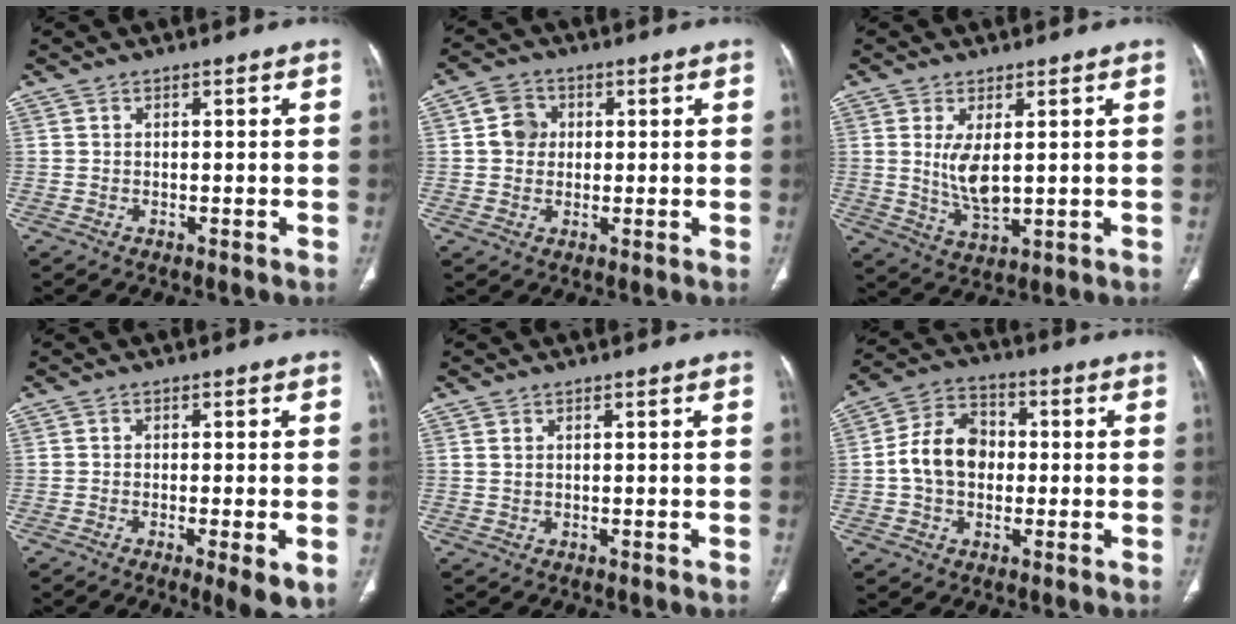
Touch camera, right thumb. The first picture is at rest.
{"total": 5.2, "force": [0.8, 4.6, 2.4], "torque": [-0.027, 0.005, 0.008]}
{"total": 6.5, "force": [1.1, 2.7, 5.8], "torque": [-0.112, -0.022, 0.034]}
{"total": 6.0, "force": [-1.9, 1.2, 5.6], "torque": [-0.088, -0.016, -0.030]}
{"total": 0.6, "force": [0.3, 0.3, 0.4], "torque": [-0.009, 0.004, 0.008]}
{"total": 10.7, "force": [-0.4, 8.1, 6.9], "torque": [-0.109, 0.029, -0.016]}